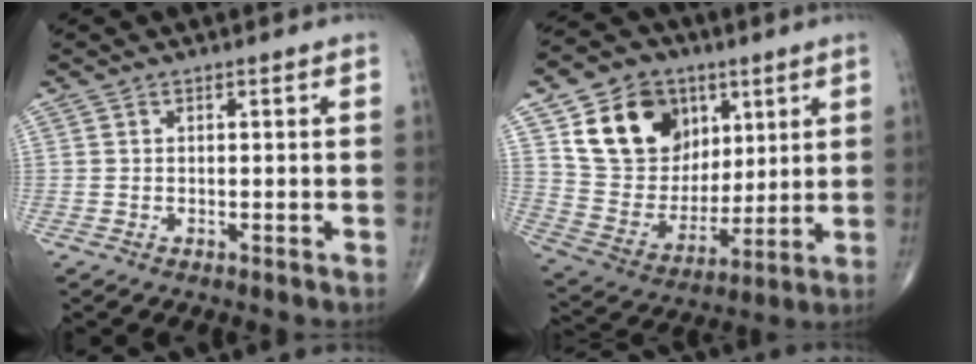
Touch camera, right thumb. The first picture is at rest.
{"total": 18.7, "force": [8.0, 14.2, 9.2], "torque": [-0.127, -0.023, 0.155]}